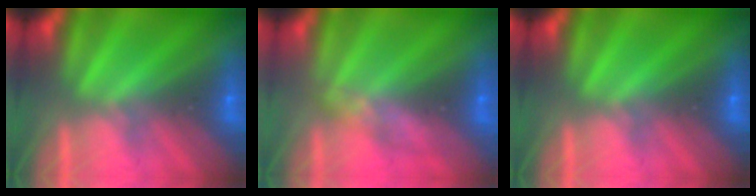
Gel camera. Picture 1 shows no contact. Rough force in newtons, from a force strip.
{"total": 2.6}
{"total": 0.0}